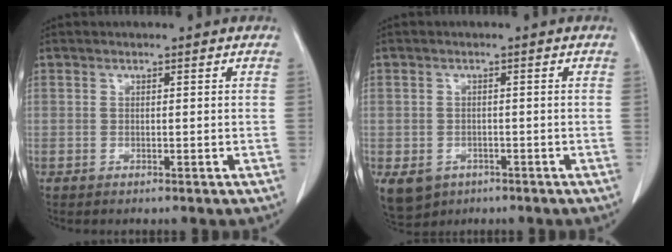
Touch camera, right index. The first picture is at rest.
{"total": 8.6, "force": [-4.1, 7.0, 2.9], "torque": [-0.078, -0.004, -0.054]}